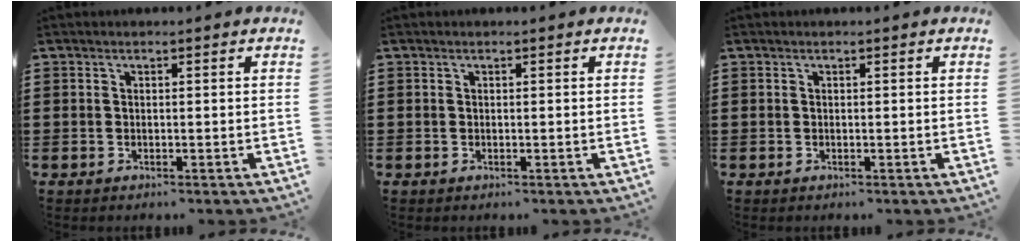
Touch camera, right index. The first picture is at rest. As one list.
[{"total": 0.0}, {"total": 0.0}]